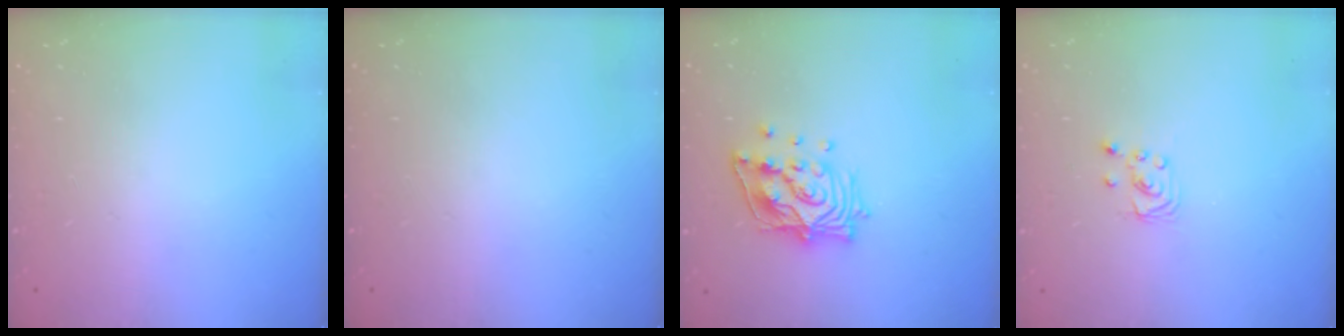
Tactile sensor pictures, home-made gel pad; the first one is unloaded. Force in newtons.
{"total": 0.0}
{"total": 14.9, "press": 14.8, "slide": 2.0}
{"total": 2.2, "press": 2.2, "slide": 0.2}